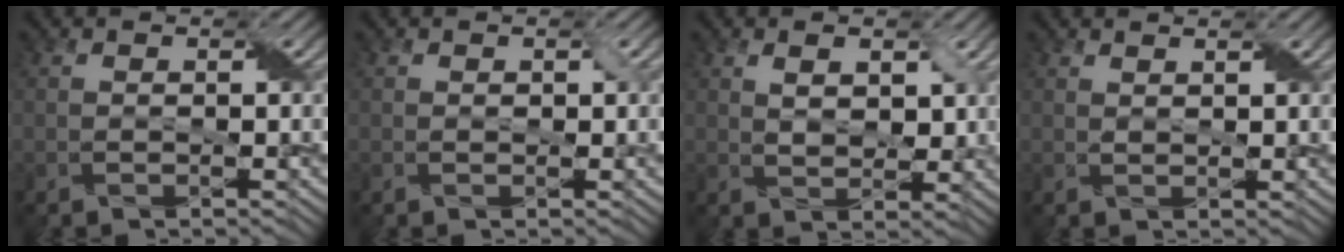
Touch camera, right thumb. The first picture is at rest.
{"total": 0.8, "force": [0.3, 0.5, 0.6], "torque": [-0.009, -0.001, 0.005]}
{"total": 4.0, "force": [1.6, 2.3, 2.8], "torque": [-0.053, -0.007, 0.031]}
{"total": 1.1, "force": [1.0, 0.1, 0.5], "torque": [-0.013, -0.003, 0.020]}